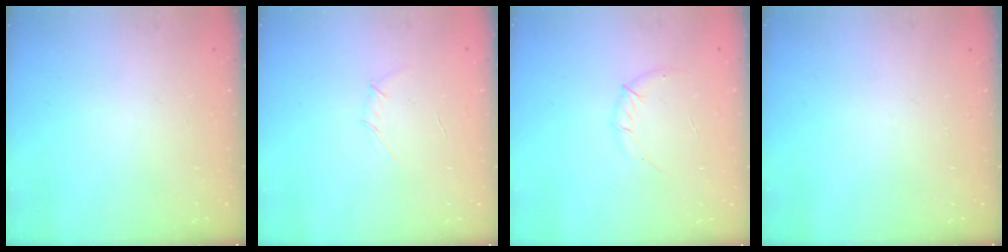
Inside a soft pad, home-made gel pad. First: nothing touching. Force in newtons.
{"total": 3.5, "press": 3.4, "slide": 0.8}
{"total": 5.7, "press": 5.5, "slide": 1.6}
{"total": 0.0}